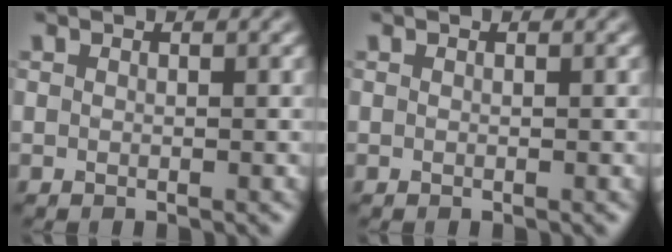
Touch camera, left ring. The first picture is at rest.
{"total": 0.0}